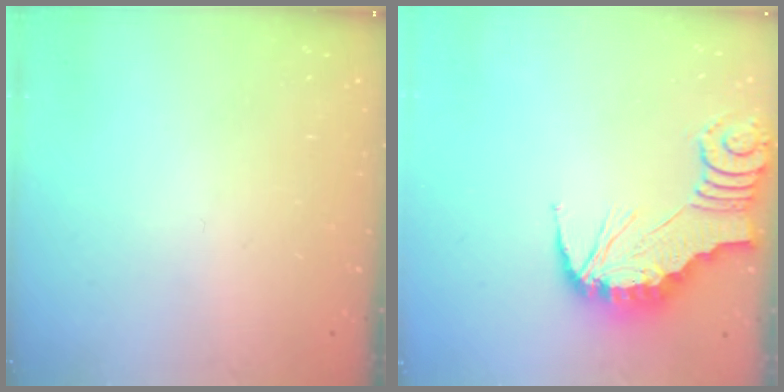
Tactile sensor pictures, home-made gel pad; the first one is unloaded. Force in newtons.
{"total": 2.2, "press": 2.2, "slide": 0.2}